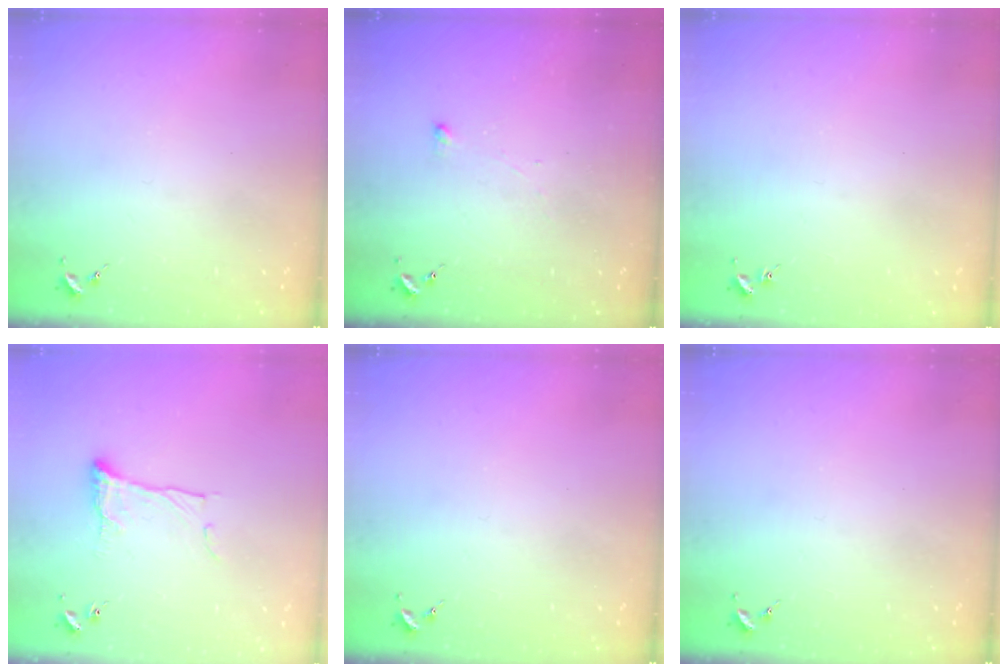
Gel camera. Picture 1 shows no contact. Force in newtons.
{"total": 2.5, "press": 2.5, "slide": 0.5}
{"total": 0.9, "press": 0.9, "slide": 0.2}
{"total": 9.1, "press": 9.1, "slide": 0.3}
{"total": 0.0}
{"total": 0.0}